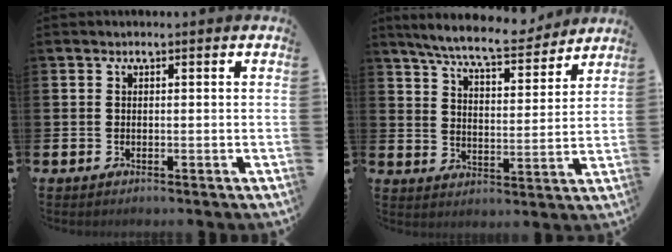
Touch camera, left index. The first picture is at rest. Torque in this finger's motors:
{"motor_torque": [1.12, -1.02, 0.38, 0.21]}